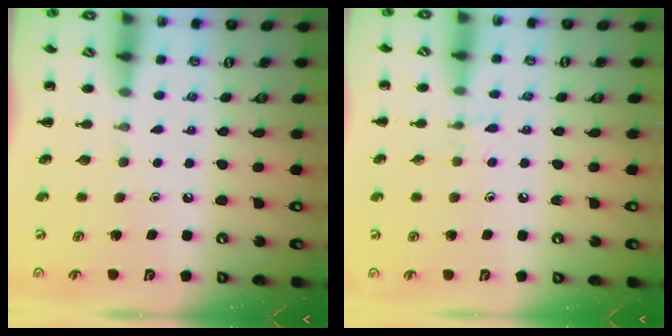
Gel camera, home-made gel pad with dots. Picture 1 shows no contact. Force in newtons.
{"total": 6.3, "press": 6.0, "slide": 1.9}